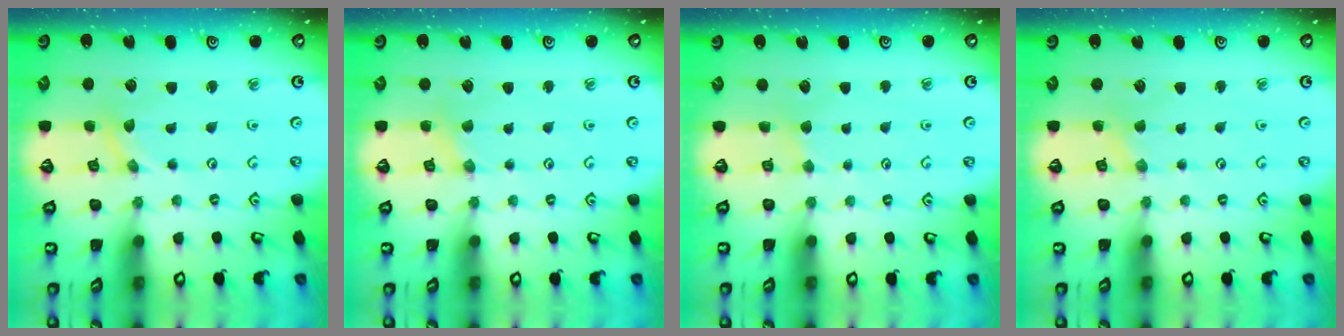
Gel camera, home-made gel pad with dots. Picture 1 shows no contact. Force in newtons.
{"total": 2.2, "press": 2.2, "slide": 0.4}
{"total": 2.0, "press": 2.0, "slide": 0.4}
{"total": 1.5, "press": 1.5, "slide": 0.3}